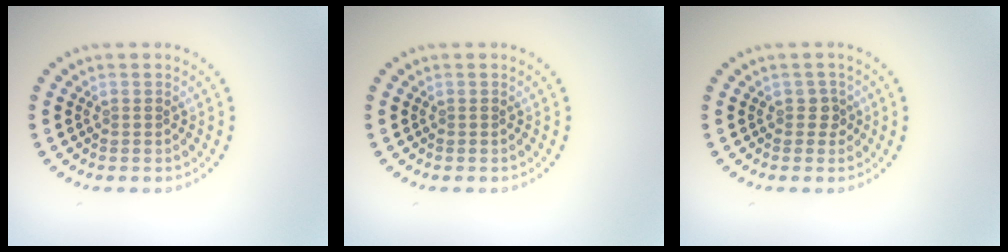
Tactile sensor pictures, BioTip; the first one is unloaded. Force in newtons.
{"total": 0.0}
{"total": 1.2, "press": 1.0, "slide": 0.6}